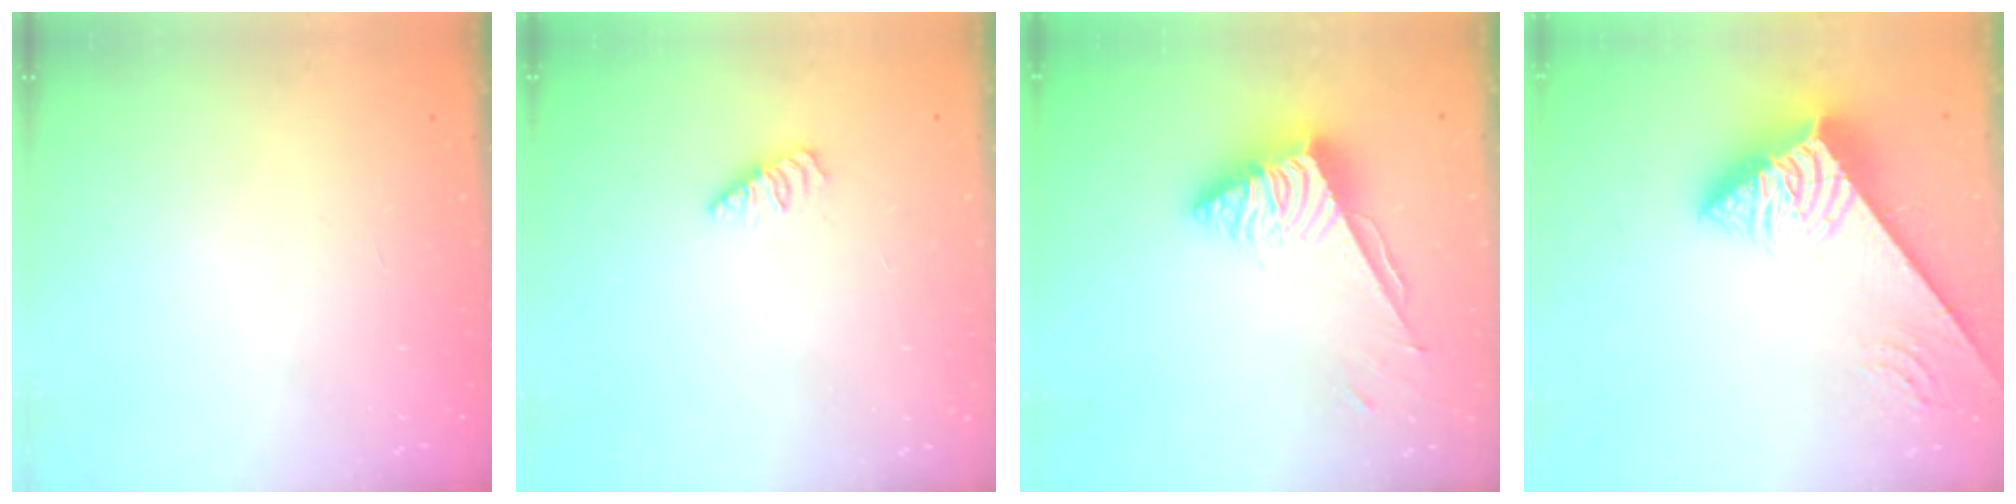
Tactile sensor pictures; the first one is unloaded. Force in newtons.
{"total": 2.5, "press": 2.4, "slide": 0.4}
{"total": 8.2, "press": 8.2, "slide": 0.6}
{"total": 7.6, "press": 7.6, "slide": 0.8}